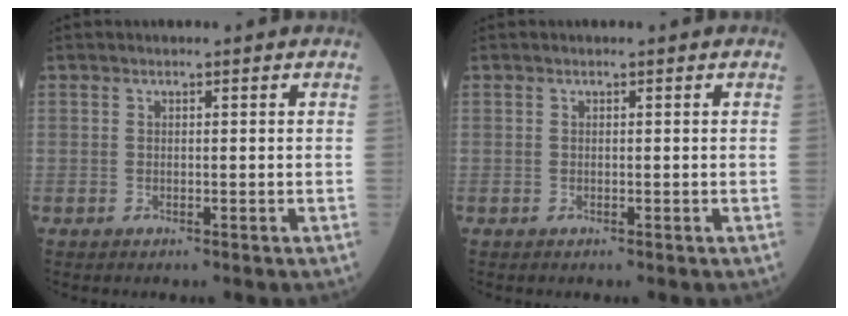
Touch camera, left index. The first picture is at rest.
{"total": 0.0}